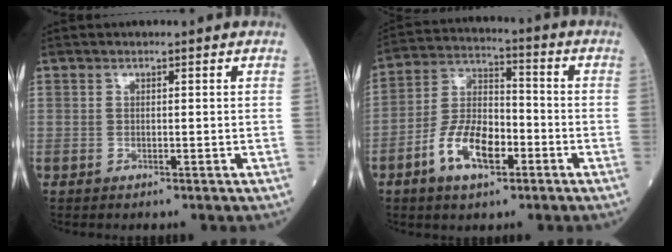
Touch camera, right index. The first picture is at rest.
{"total": 10.6, "force": [-4.7, 4.8, 8.2], "torque": [-0.168, 0.012, -0.086]}